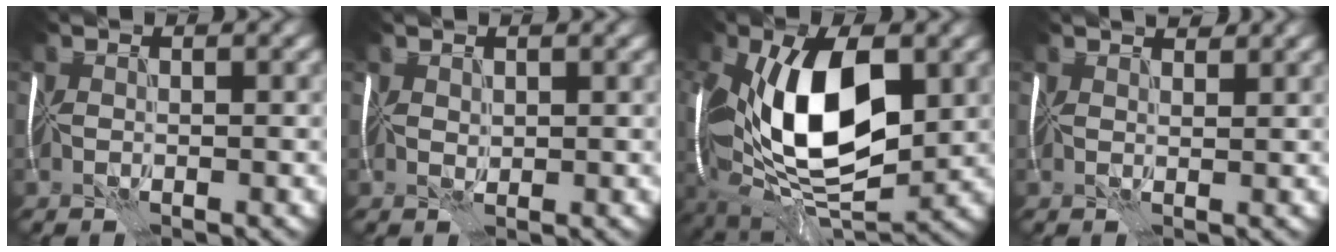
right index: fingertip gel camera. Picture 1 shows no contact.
{"total": 0.7, "force": [0.3, 0.6, 0.3], "torque": [-0.010, 0.000, 0.006]}
{"total": 14.3, "force": [-0.4, 7.7, 12.1], "torque": [-0.222, -0.009, -0.017]}
{"total": 2.0, "force": [1.7, 0.6, 1.0], "torque": [-0.014, 0.003, 0.018]}